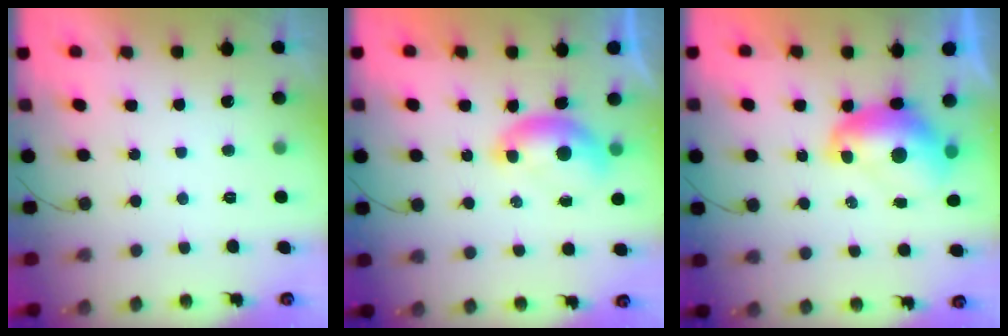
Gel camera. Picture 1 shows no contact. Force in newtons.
{"total": 6.7, "press": 6.6, "slide": 0.9}
{"total": 10.4, "press": 10.3, "slide": 1.0}